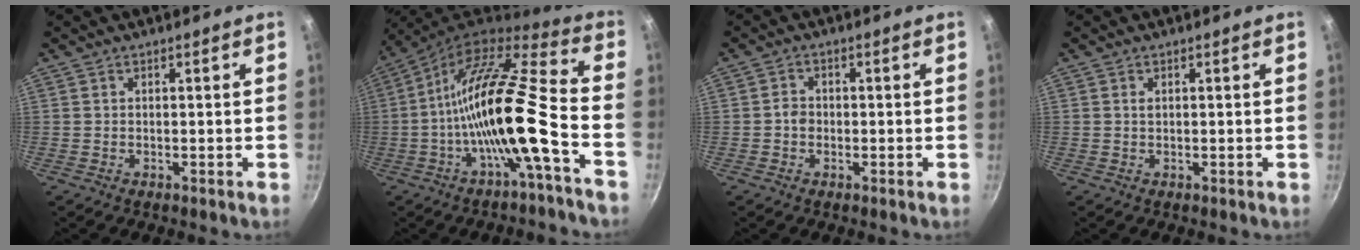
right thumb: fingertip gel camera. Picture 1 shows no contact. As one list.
[{"total": 17.1, "force": [-5.5, 2.4, 16.0], "torque": [-0.269, 0.041, -0.110]}, {"total": 2.1, "force": [-0.4, 1.8, 1.0], "torque": [-0.010, 0.012, -0.010]}, {"total": 0.6, "force": [0.2, 0.3, 0.4], "torque": [-0.008, 0.000, 0.004]}]